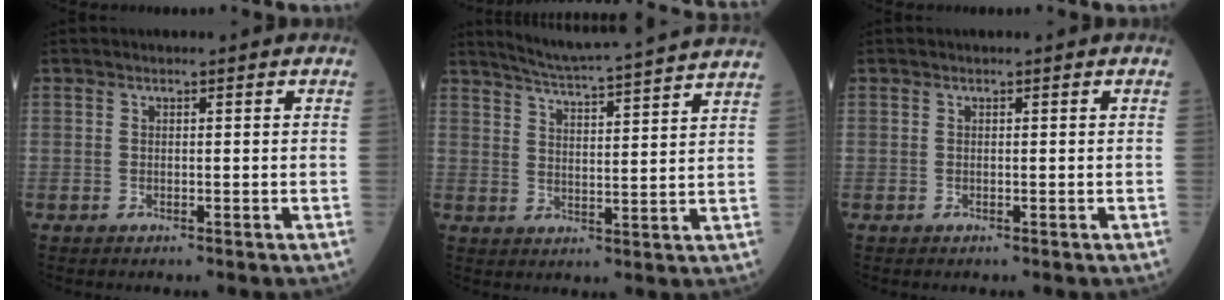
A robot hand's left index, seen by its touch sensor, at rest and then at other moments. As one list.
[{"total": 17.9, "force": [16.6, -1.2, 6.5], "torque": [-0.117, -0.021, 0.221]}, {"total": 0.0}]